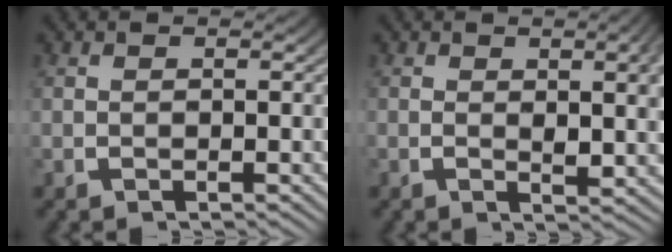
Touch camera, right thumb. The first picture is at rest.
{"total": 3.1, "force": [0.4, 0.9, 3.0], "torque": [-0.037, -0.006, 0.007]}